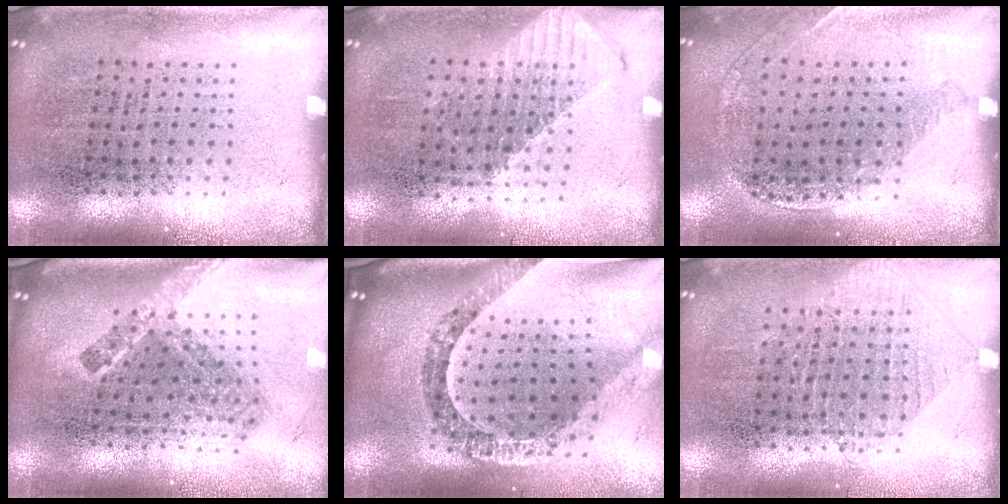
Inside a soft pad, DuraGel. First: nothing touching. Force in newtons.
{"total": 1.2, "press": 1.1, "slide": 0.5}
{"total": 1.2, "press": 1.2, "slide": 0.2}
{"total": 2.4, "press": 1.6, "slide": 1.8}
{"total": 2.3, "press": 1.9, "slide": 1.3}
{"total": 1.0, "press": 0.9, "slide": 0.2}